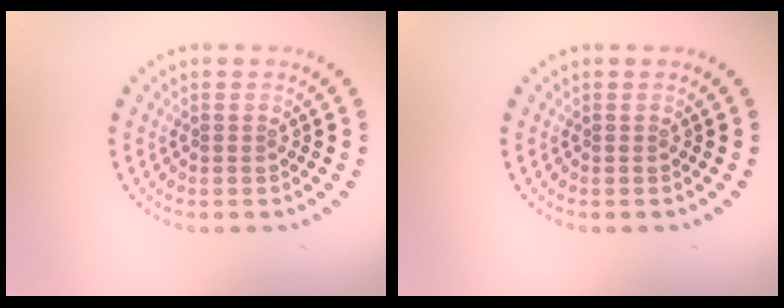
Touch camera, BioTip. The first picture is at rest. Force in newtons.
{"total": 0.0}